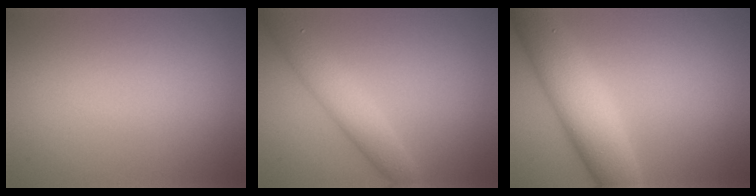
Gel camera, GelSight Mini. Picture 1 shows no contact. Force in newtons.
{"total": 3.6, "press": 3.6, "slide": 0.0}
{"total": 6.7, "press": 6.7, "slide": 0.0}